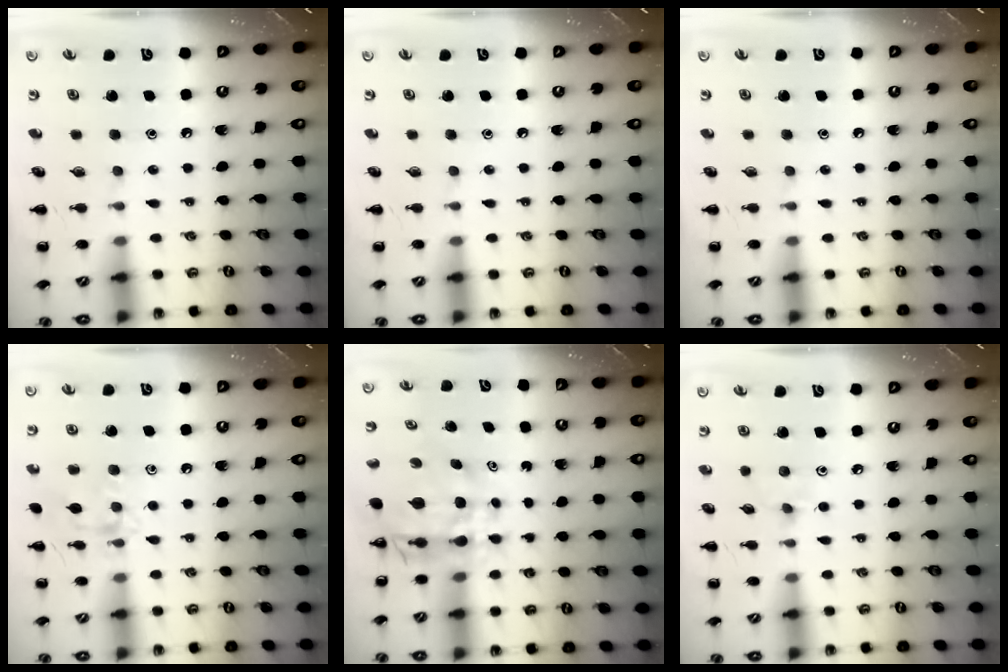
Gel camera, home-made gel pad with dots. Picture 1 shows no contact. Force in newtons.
{"total": 0.0}
{"total": 0.0}
{"total": 10.9, "press": 10.9, "slide": 0.7}
{"total": 8.6, "press": 8.0, "slide": 3.2}
{"total": 4.0, "press": 3.7, "slide": 1.4}